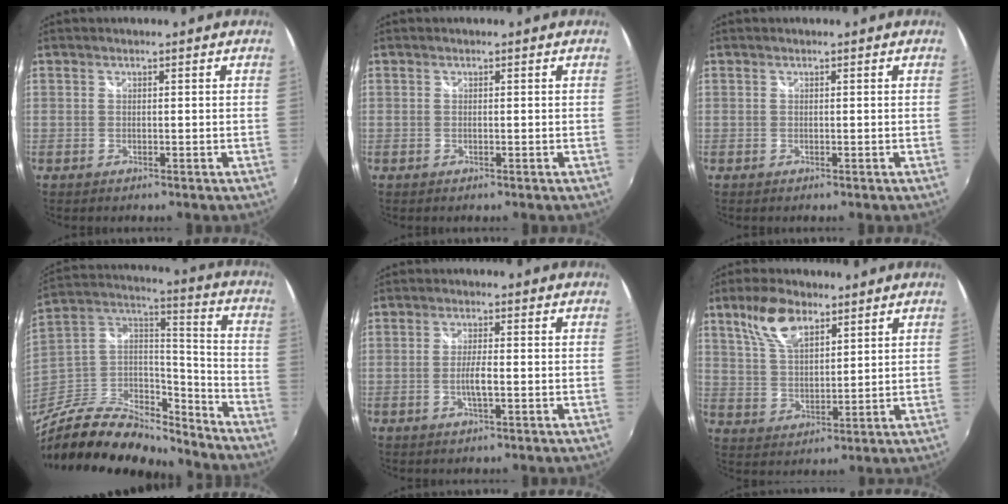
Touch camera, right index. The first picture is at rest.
{"total": 0.0}
{"total": 0.0}
{"total": 27.1, "force": [-21.5, 10.3, 12.9], "torque": [-0.266, 0.016, -0.349]}
{"total": 3.0, "force": [-0.8, 0.3, 2.8], "torque": [-0.054, -0.004, -0.016]}
{"total": 9.4, "force": [5.7, 4.4, 6.1], "torque": [-0.119, 0.018, 0.114]}